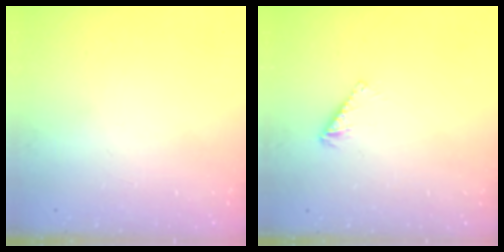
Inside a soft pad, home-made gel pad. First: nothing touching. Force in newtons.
{"total": 3.7, "press": 3.7, "slide": 0.3}